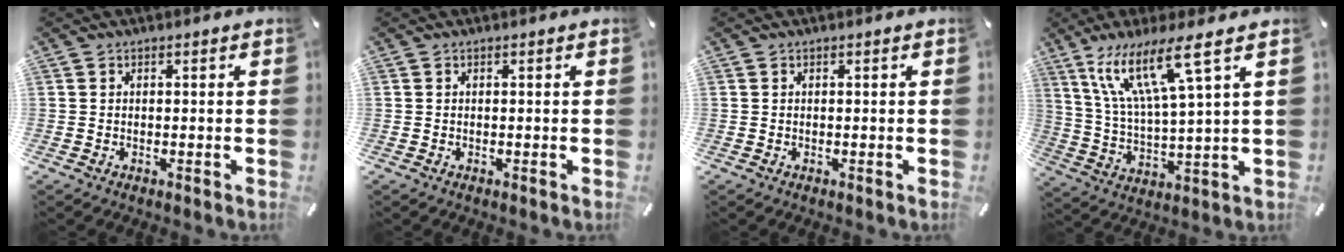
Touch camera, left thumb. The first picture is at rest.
{"total": 0.0}
{"total": 0.0}
{"total": 15.0, "force": [9.1, 1.9, 11.8], "torque": [-0.262, -0.031, 0.150]}